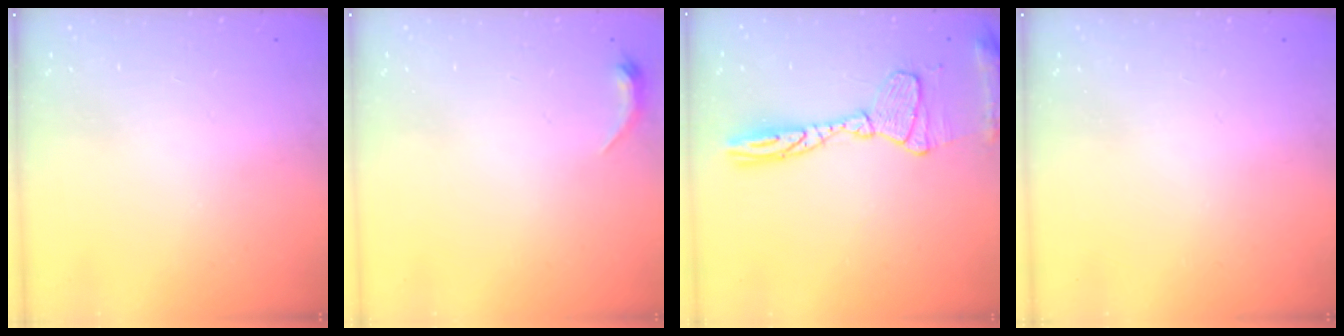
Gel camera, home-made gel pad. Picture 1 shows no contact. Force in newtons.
{"total": 3.7, "press": 3.6, "slide": 0.7}
{"total": 15.2, "press": 15.1, "slide": 1.3}
{"total": 0.0}